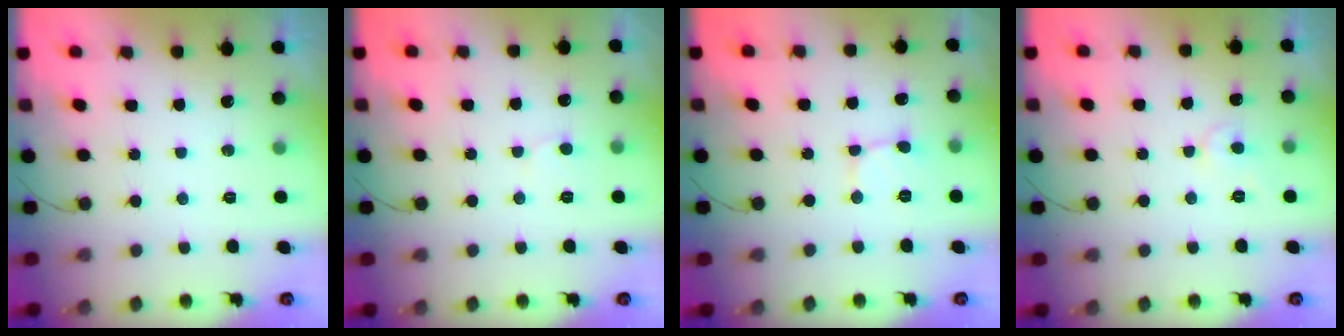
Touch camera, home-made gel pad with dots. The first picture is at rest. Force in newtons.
{"total": 5.1, "press": 5.1, "slide": 0.5}
{"total": 1.9, "press": 1.9, "slide": 0.1}
{"total": 4.9, "press": 4.9, "slide": 0.3}